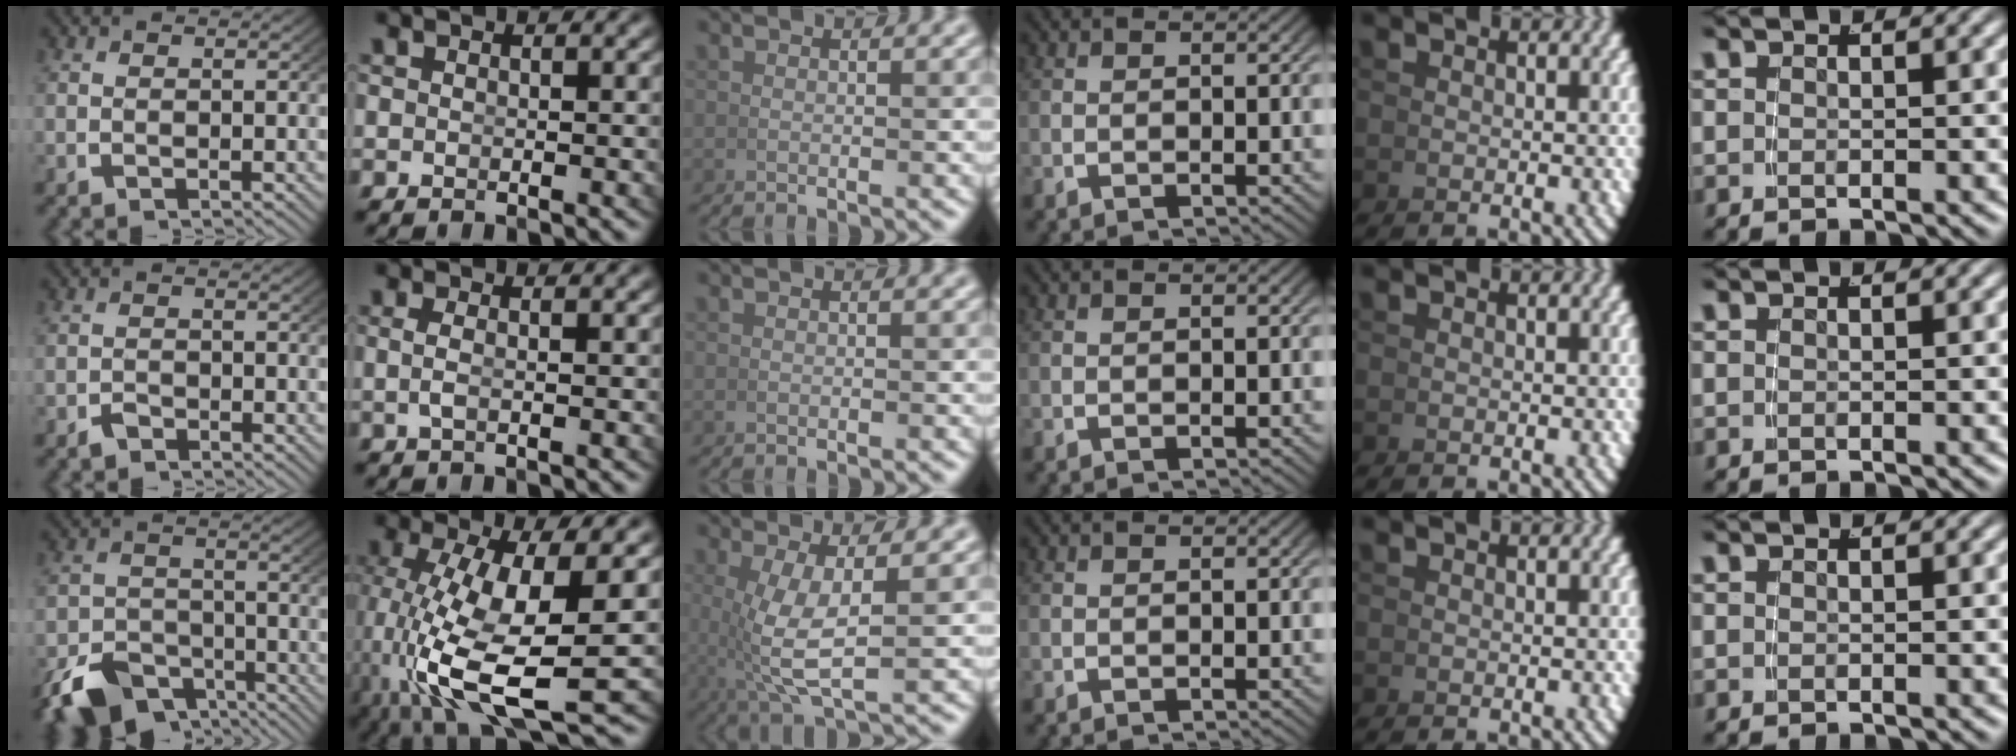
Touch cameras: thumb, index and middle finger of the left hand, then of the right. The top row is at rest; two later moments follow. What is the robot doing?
{"motion": "grasp_and_lifting", "object": "calculator"}